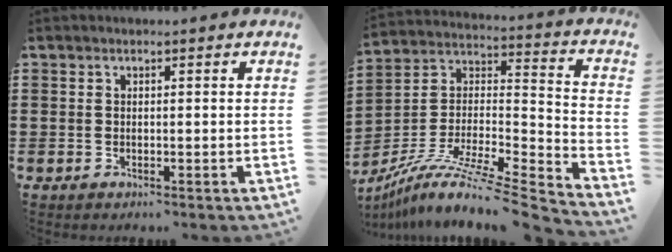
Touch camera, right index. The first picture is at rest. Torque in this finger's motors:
{"motor_torque": [-0.03, 0.71, -0.79, -0.02]}